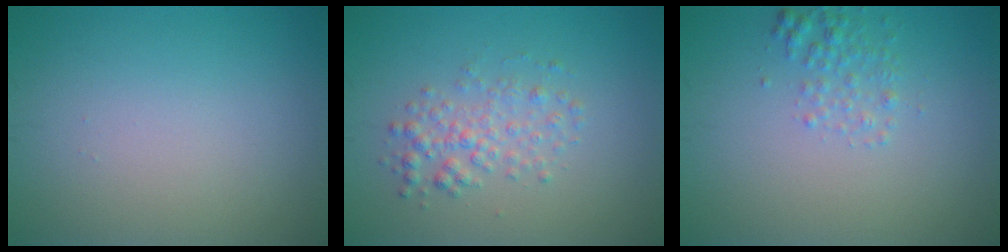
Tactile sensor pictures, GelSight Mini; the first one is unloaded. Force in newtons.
{"total": 2.5, "press": 2.5, "slide": 0.0}
{"total": 1.7, "press": 1.7, "slide": 0.1}